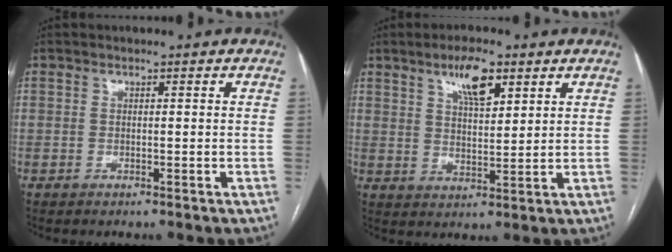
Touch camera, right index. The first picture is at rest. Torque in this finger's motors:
{"motor_torque": [0.14, 0.17, 0.13, 0.06]}